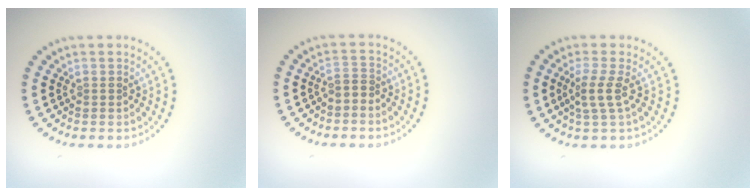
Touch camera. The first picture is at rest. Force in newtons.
{"total": 0.8, "press": 0.6, "slide": 0.6}
{"total": 2.1, "press": 1.5, "slide": 1.4}